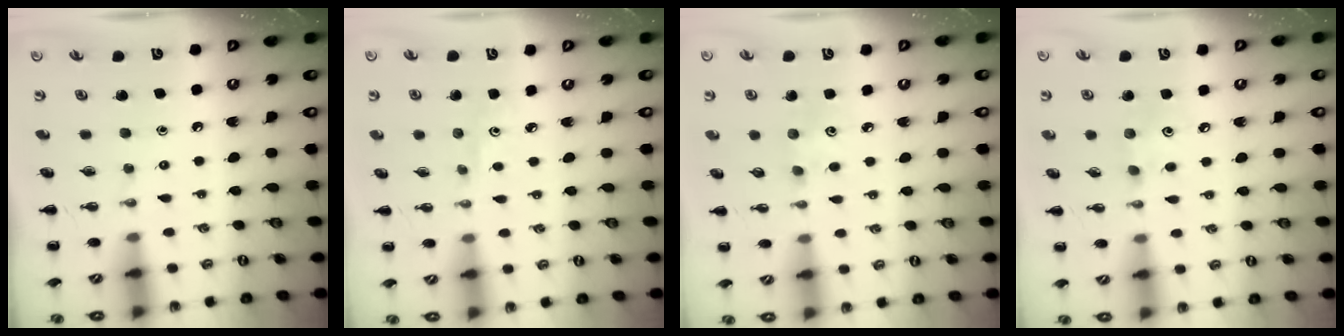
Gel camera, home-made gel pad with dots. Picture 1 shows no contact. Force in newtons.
{"total": 2.2, "press": 2.0, "slide": 0.7}
{"total": 3.4, "press": 3.2, "slide": 0.9}
{"total": 4.6, "press": 4.4, "slide": 1.1}